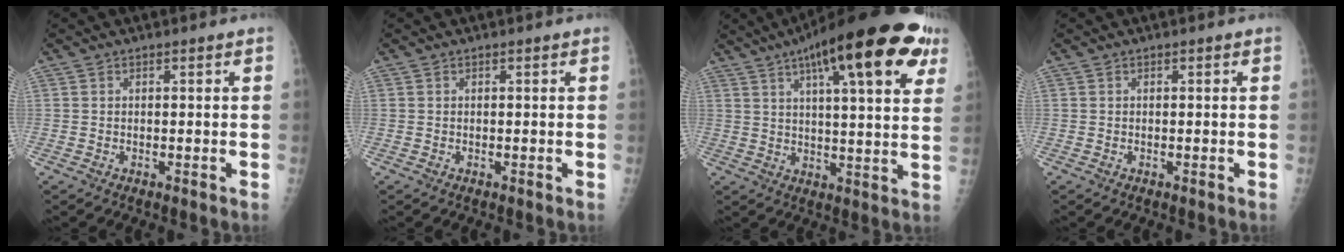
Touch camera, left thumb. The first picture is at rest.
{"total": 0.0}
{"total": 23.7, "force": [12.3, 5.9, 19.4], "torque": [-0.271, -0.008, 0.171]}
{"total": 0.0}